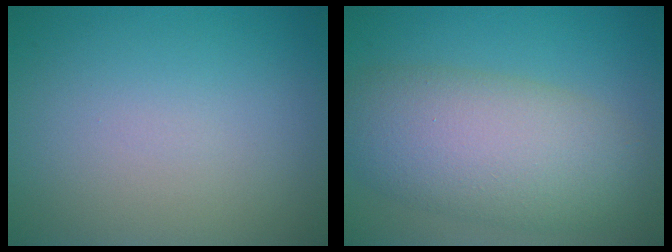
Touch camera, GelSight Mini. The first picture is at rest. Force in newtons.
{"total": 8.5, "press": 8.5, "slide": 0.3}